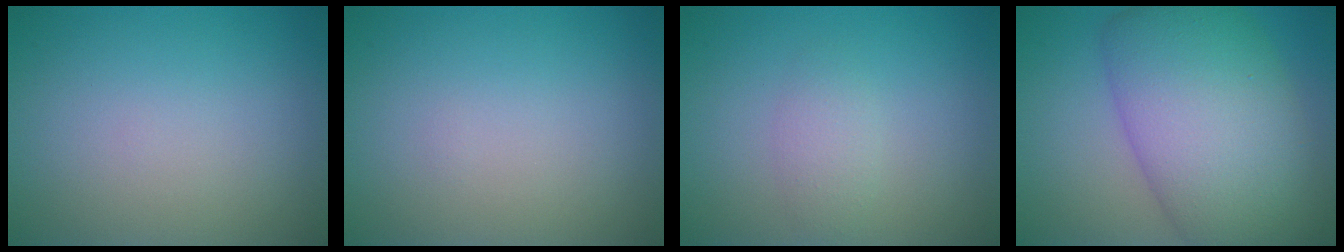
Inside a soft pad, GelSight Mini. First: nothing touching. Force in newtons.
{"total": 0.0}
{"total": 1.6, "press": 1.6, "slide": 0.2}
{"total": 12.3, "press": 12.2, "slide": 0.6}